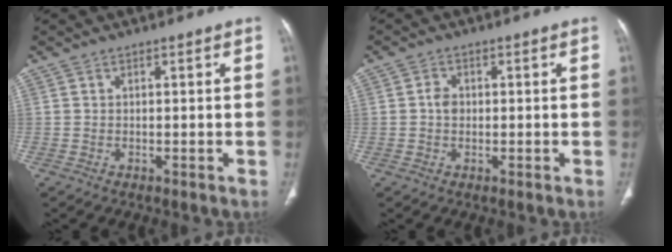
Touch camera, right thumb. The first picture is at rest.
{"total": 2.4, "force": [-0.1, 2.0, 1.4], "torque": [-0.015, 0.006, -0.005]}